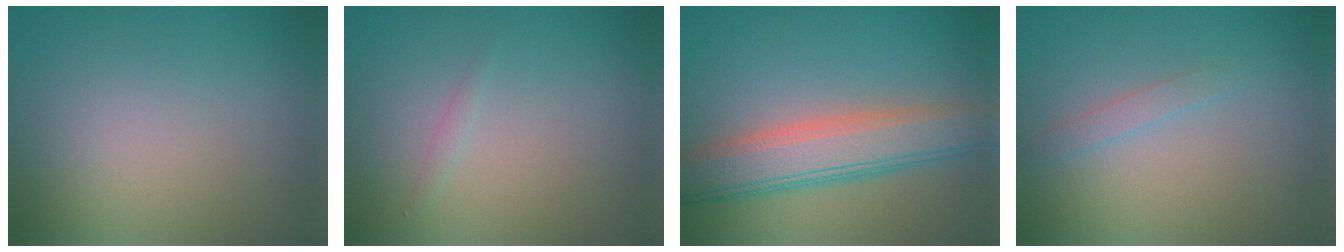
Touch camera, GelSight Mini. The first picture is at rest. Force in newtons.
{"total": 0.6, "press": 0.6, "slide": 0.0}
{"total": 6.5, "press": 6.5, "slide": 0.1}
{"total": 1.1, "press": 1.1, "slide": 0.1}